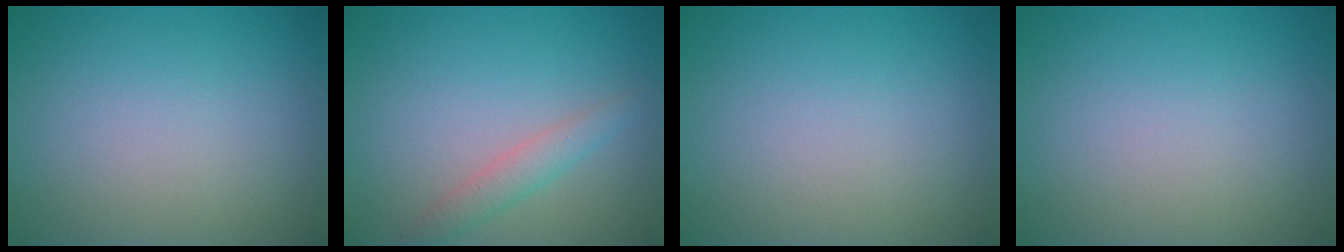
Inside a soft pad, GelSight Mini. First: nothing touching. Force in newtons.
{"total": 2.0, "press": 2.0, "slide": 0.0}
{"total": 0.0}
{"total": 0.0}